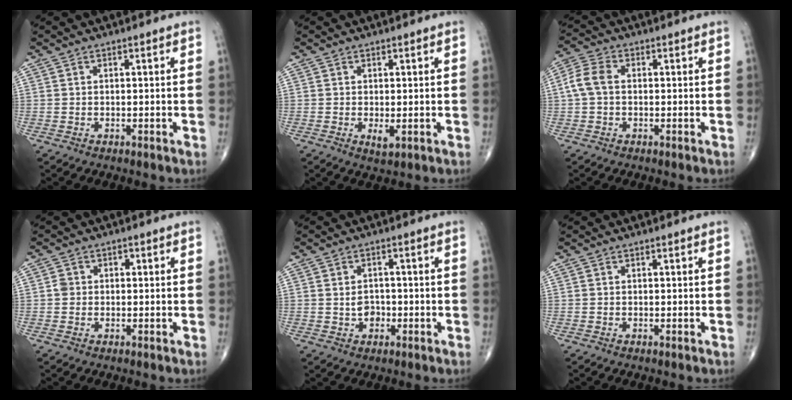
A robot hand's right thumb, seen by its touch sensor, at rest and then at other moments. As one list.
[{"total": 1.9, "force": [-0.3, 0.7, 1.7], "torque": [-0.028, -0.006, -0.002]}, {"total": 5.3, "force": [0.1, 3.6, 4.0], "torque": [-0.091, 0.016, -0.005]}, {"total": 1.9, "force": [0.0, 1.8, 0.6], "torque": [0.003, 0.005, -0.003]}, {"total": 3.2, "force": [-0.5, 2.6, 1.9], "torque": [-0.015, 0.005, -0.007]}, {"total": 0.0}]